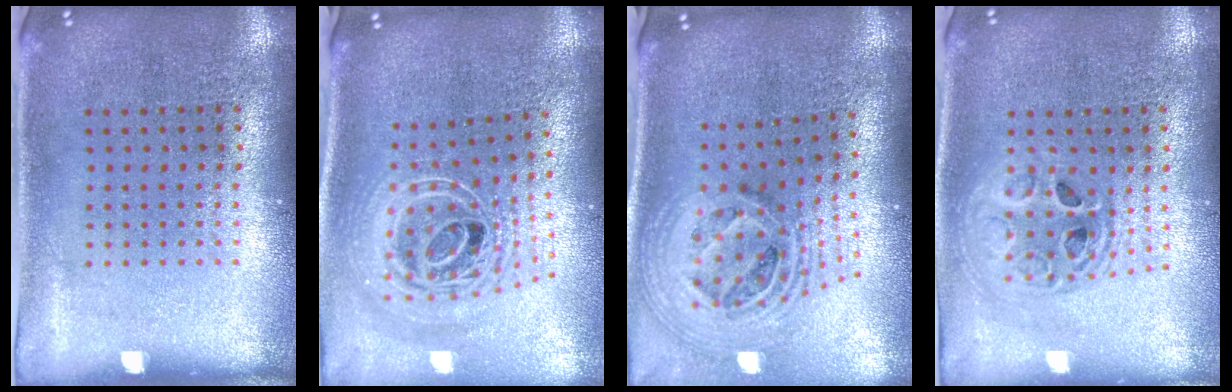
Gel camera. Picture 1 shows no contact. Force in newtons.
{"total": 2.7, "press": 1.9, "slide": 1.8}
{"total": 2.3, "press": 1.6, "slide": 1.6}
{"total": 1.8, "press": 1.5, "slide": 1.0}